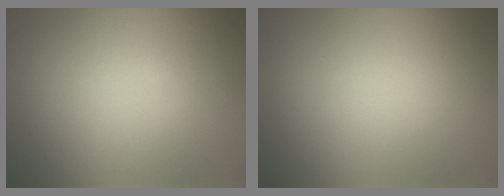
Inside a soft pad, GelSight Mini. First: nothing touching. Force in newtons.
{"total": 0.0}